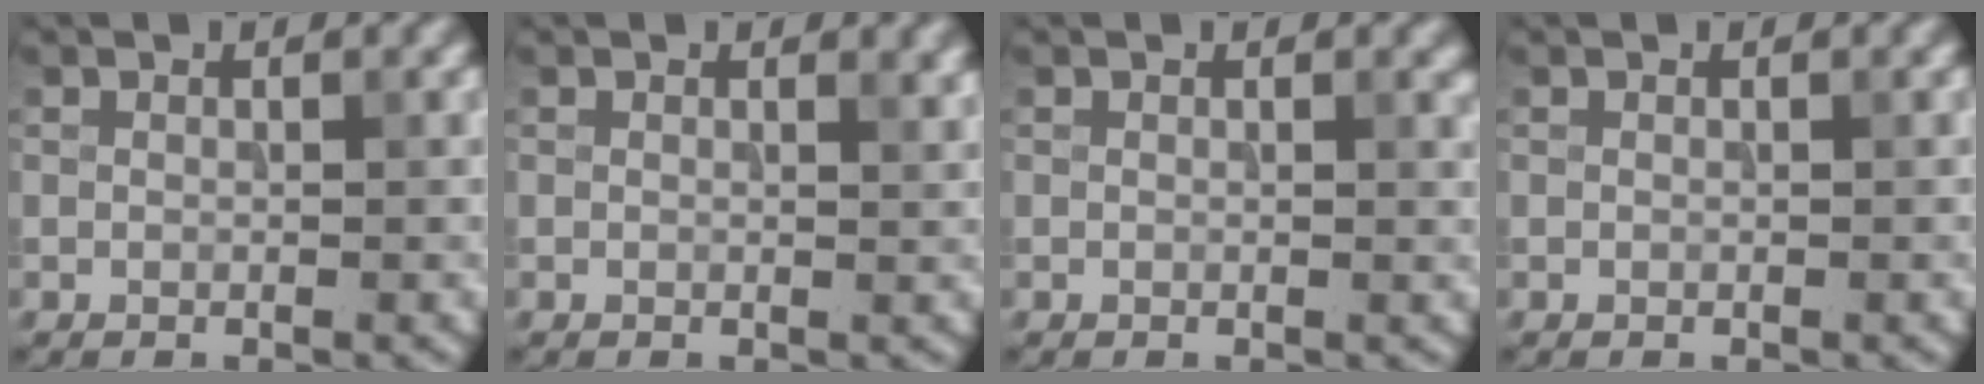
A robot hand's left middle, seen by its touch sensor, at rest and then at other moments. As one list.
[{"total": 1.1, "force": [0.7, 0.4, 0.6], "torque": [-0.009, -0.001, 0.014]}, {"total": 0.6, "force": [0.4, 0.1, 0.4], "torque": [-0.007, -0.002, 0.008]}, {"total": 0.0}]